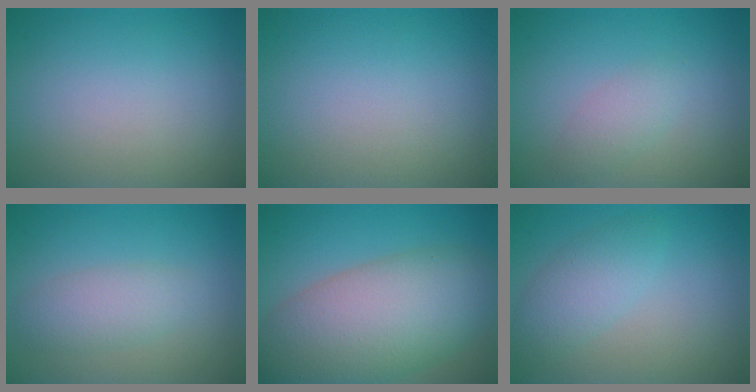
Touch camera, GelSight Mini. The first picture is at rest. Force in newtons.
{"total": 0.0}
{"total": 1.7, "press": 1.7, "slide": 0.0}
{"total": 2.6, "press": 2.6, "slide": 0.1}
{"total": 10.8, "press": 10.8, "slide": 0.5}
{"total": 2.8, "press": 2.8, "slide": 0.1}